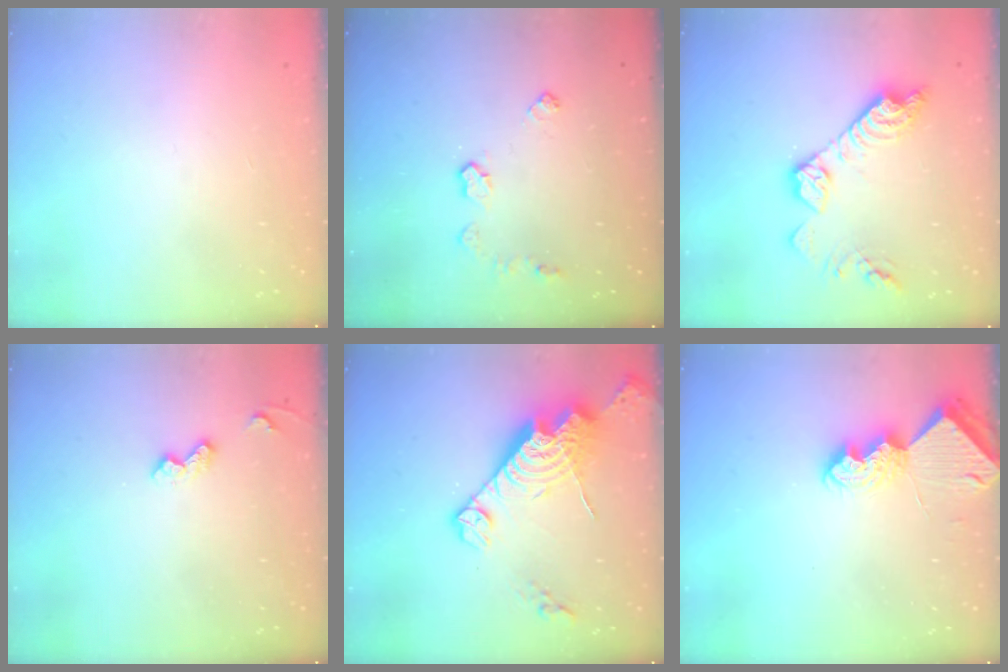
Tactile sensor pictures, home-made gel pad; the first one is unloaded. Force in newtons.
{"total": 6.6, "press": 6.5, "slide": 0.6}
{"total": 15.1, "press": 15.1, "slide": 0.8}
{"total": 4.4, "press": 4.3, "slide": 0.7}
{"total": 16.4, "press": 16.3, "slide": 1.4}
{"total": 7.8, "press": 7.7, "slide": 0.7}